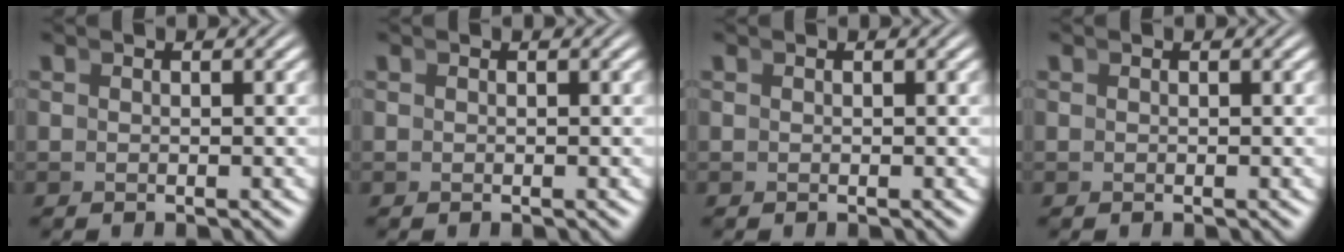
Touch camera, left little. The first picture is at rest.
{"total": 0.0}
{"total": 0.0}
{"total": 0.0}